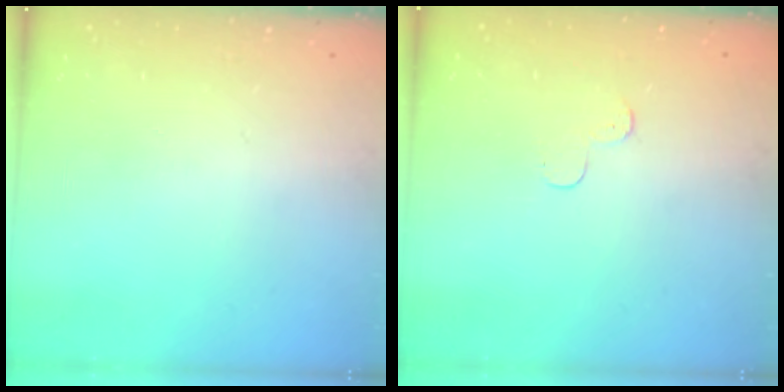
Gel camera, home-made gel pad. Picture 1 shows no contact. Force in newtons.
{"total": 3.2, "press": 3.2, "slide": 0.3}